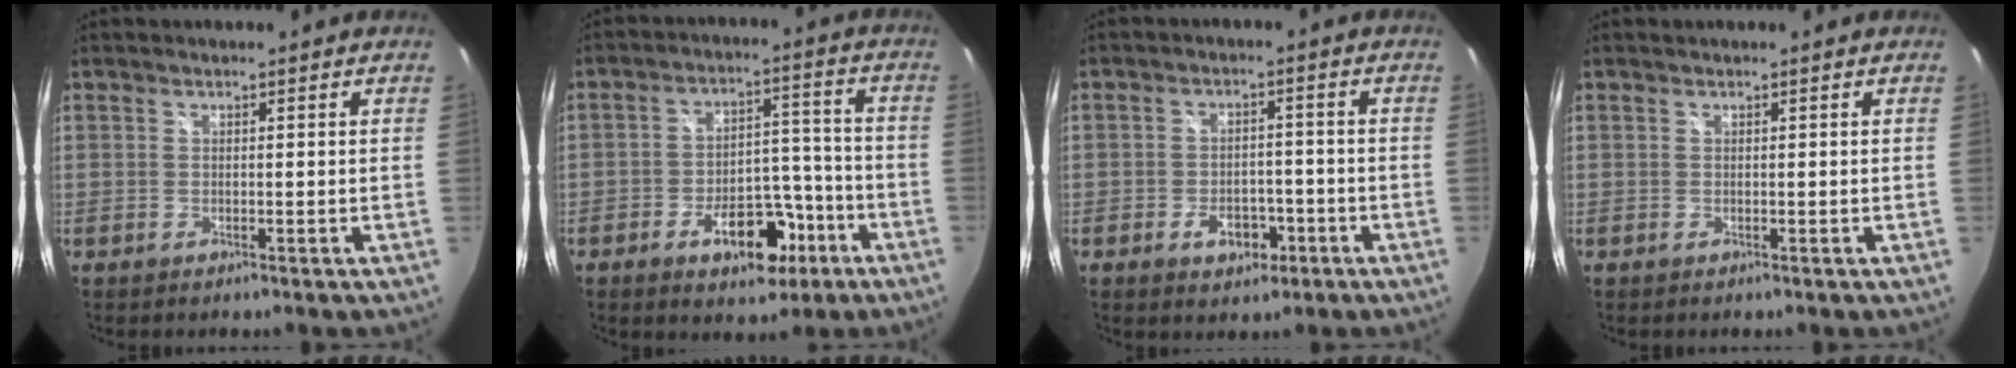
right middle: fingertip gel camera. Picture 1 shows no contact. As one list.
[{"total": 11.4, "force": [-6.2, 6.3, 7.2], "torque": [-0.119, 0.027, -0.077]}, {"total": 5.7, "force": [-3.0, 3.6, 3.3], "torque": [-0.066, 0.003, -0.038]}, {"total": 0.0}]